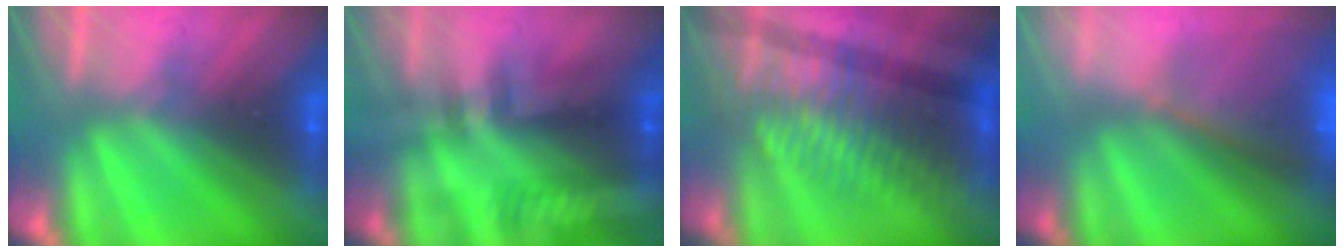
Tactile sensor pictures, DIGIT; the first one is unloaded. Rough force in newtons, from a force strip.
{"total": 2.4}
{"total": 3.3}
{"total": 6.4}